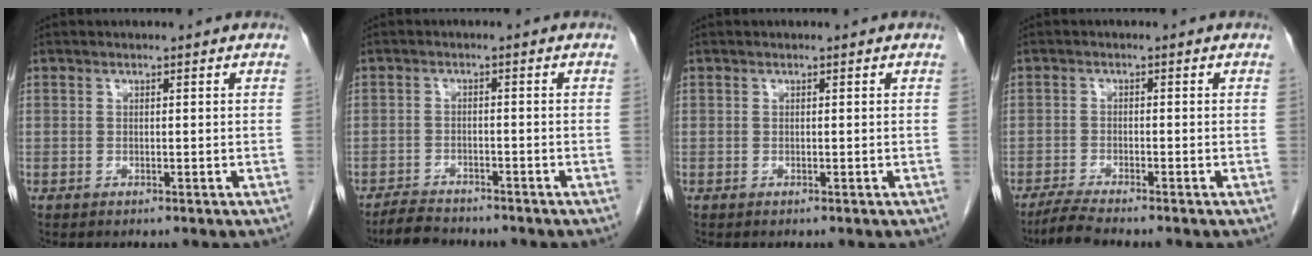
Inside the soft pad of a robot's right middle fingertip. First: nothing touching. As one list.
[{"total": 4.2, "force": [-3.9, 1.0, 0.9], "torque": [-0.020, -0.010, -0.070]}, {"total": 0.0}, {"total": 3.3, "force": [-3.0, -0.6, 1.4], "torque": [-0.036, -0.013, -0.062]}]